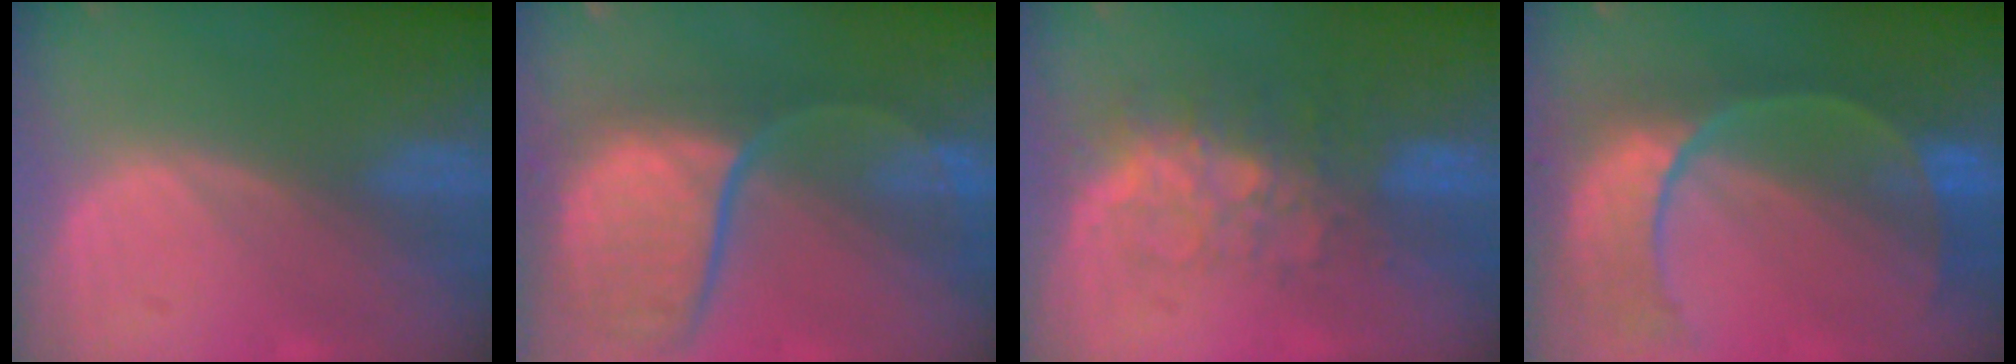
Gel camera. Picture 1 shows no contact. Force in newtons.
{"total": 11.3, "press": 9.9, "slide": 5.5}
{"total": 8.2, "press": 7.0, "slide": 4.1}
{"total": 10.3, "press": 9.0, "slide": 5.0}